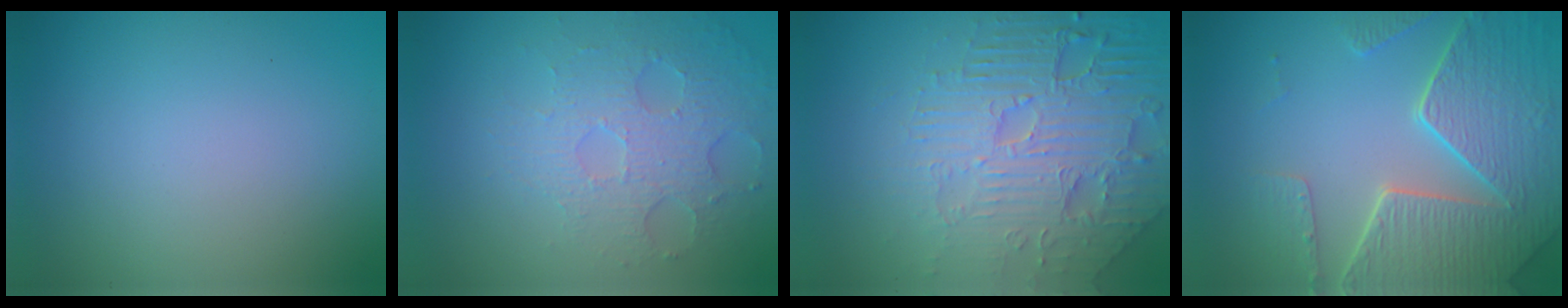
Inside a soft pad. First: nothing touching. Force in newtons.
{"total": 4.3, "press": 3.0, "slide": 3.1}
{"total": 7.9, "press": 5.7, "slide": 5.4}
{"total": 8.2, "press": 5.9, "slide": 5.7}